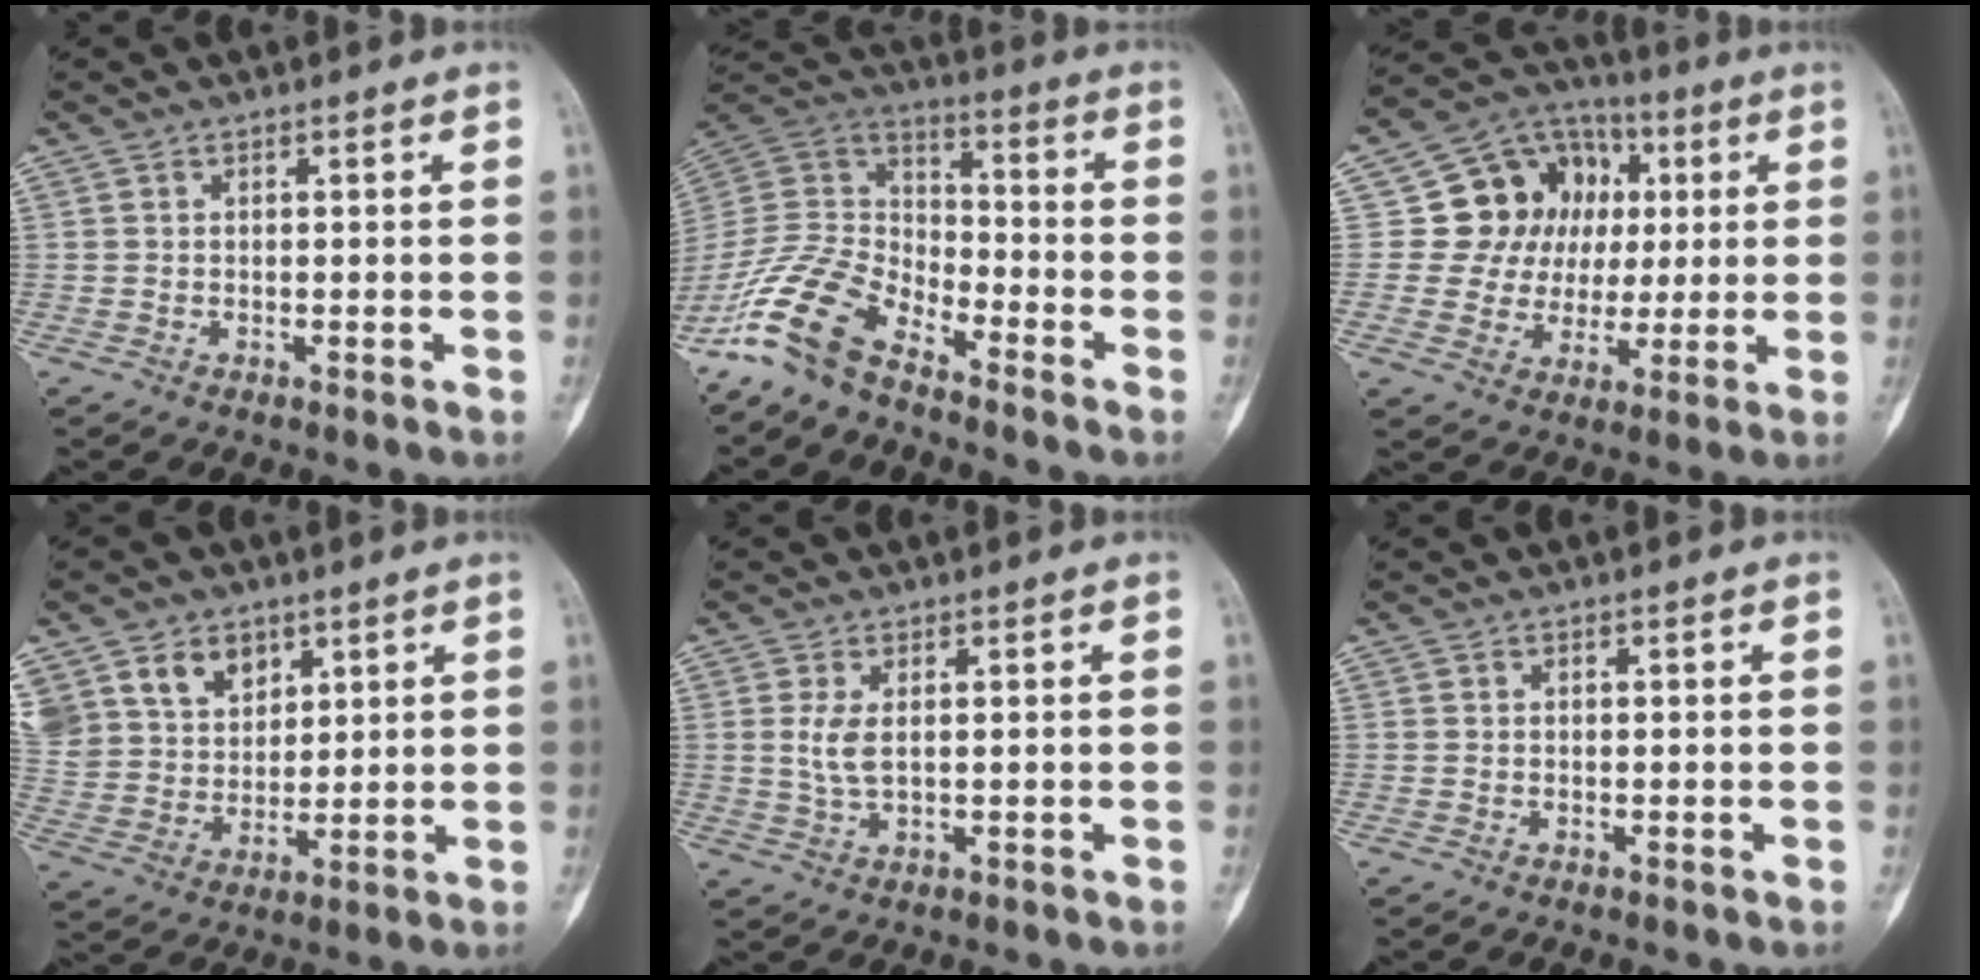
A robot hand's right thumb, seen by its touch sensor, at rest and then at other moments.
{"total": 13.3, "force": [-10.1, 5.7, 6.7], "torque": [-0.129, 0.076, -0.208]}
{"total": 15.4, "force": [2.9, 13.5, 6.9], "torque": [-0.056, 0.018, 0.054]}
{"total": 15.4, "force": [8.2, 11.4, 6.3], "torque": [-0.113, -0.011, 0.169]}
{"total": 3.4, "force": [0.7, 1.4, 3.0], "torque": [-0.071, -0.004, 0.022]}
{"total": 0.0}